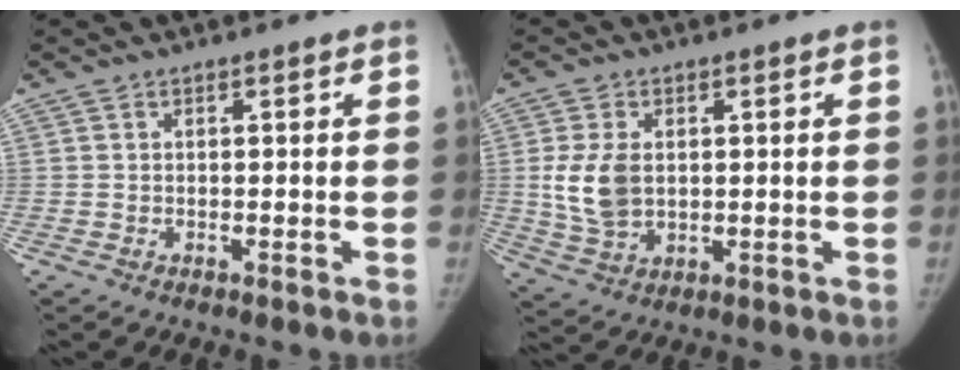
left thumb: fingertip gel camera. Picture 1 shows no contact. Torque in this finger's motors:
{"motor_torque": [-0.11, 0.19, 0.69, -0.75, 0.38]}